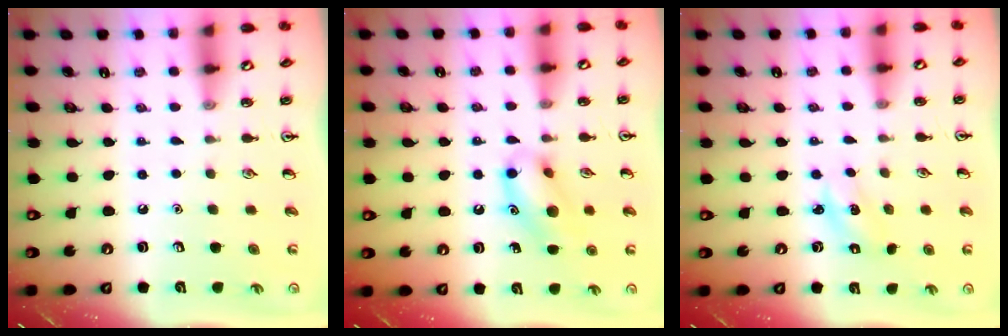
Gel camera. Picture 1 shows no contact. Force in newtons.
{"total": 12.3, "press": 12.2, "slide": 1.1}
{"total": 2.3, "press": 2.2, "slide": 0.4}